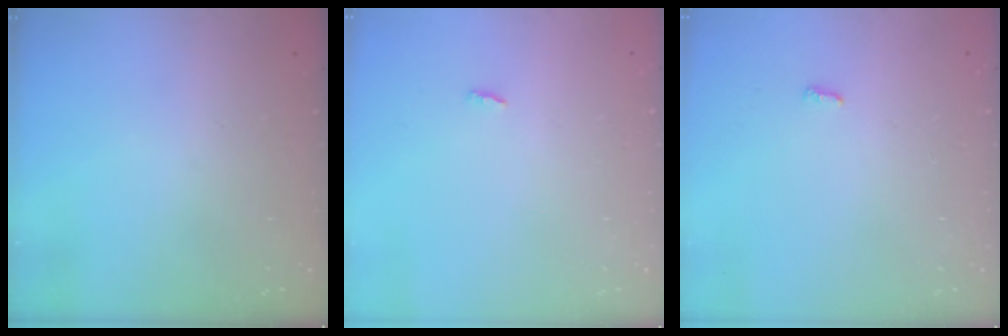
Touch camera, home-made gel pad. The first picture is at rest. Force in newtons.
{"total": 1.9, "press": 1.9, "slide": 0.2}
{"total": 3.4, "press": 3.3, "slide": 0.6}